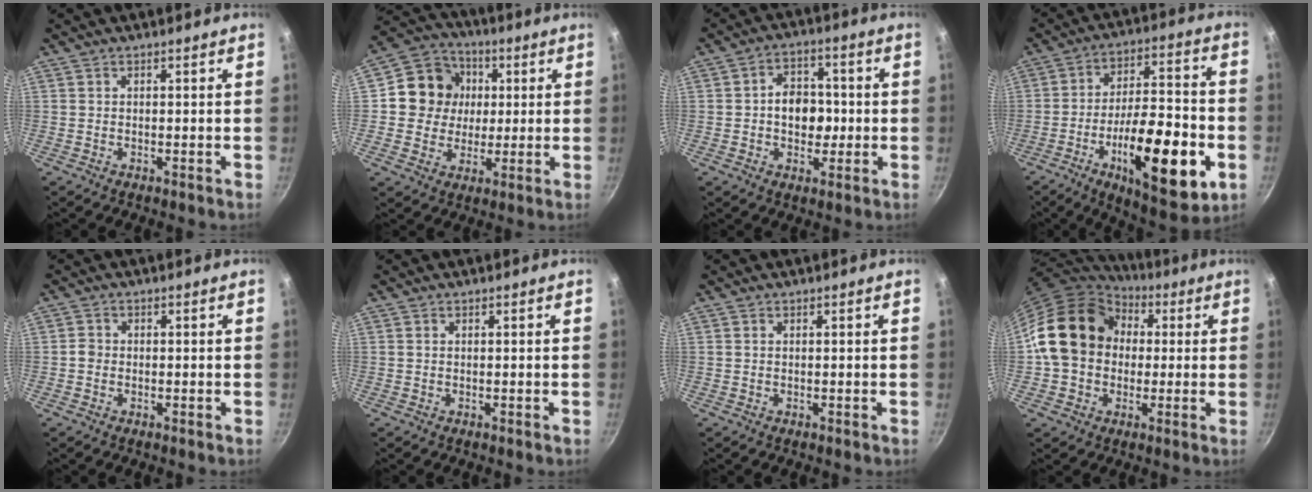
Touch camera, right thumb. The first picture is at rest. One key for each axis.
{"total": 12.1, "fx": 1.8, "fy": 11.2, "fz": 4.2, "tx": -0.039, "ty": 0.014, "tz": 0.020}
{"total": 8.3, "fx": -0.5, "fy": 6.3, "fz": 5.4, "tx": -0.043, "ty": 0.011, "tz": -0.013}
{"total": 23.9, "fx": -8.0, "fy": 8.6, "fz": 20.8, "tx": -0.293, "ty": 0.030, "tz": -0.115}
{"total": 1.6, "fx": -0.4, "fy": 1.4, "fz": 0.6, "tx": -0.005, "ty": 0.009, "tz": -0.010}
{"total": 0.0}
{"total": 0.0}
{"total": 18.0, "fx": 1.9, "fy": 14.7, "fz": 10.3, "tx": -0.159, "ty": 0.037, "tz": 0.023}